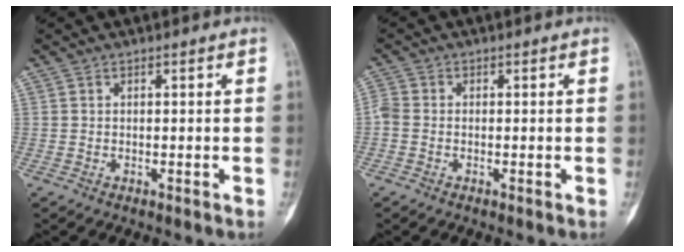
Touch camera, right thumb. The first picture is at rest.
{"total": 2.3, "force": [-0.6, 1.6, 1.6], "torque": [-0.044, 0.001, -0.024]}